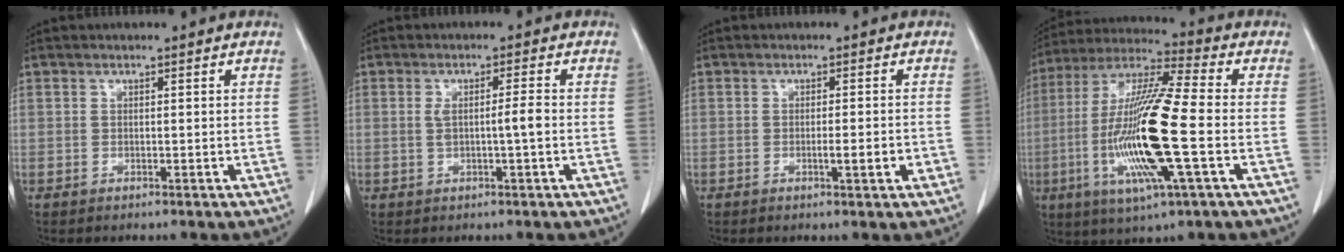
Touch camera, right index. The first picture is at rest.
{"total": 3.2, "force": [-0.1, 0.0, 3.2], "torque": [-0.059, 0.005, 0.004]}
{"total": 2.6, "force": [-0.7, 0.2, 2.5], "torque": [-0.036, -0.001, -0.007]}
{"total": 18.5, "force": [-3.7, 1.2, 18.1], "torque": [-0.373, -0.013, -0.071]}